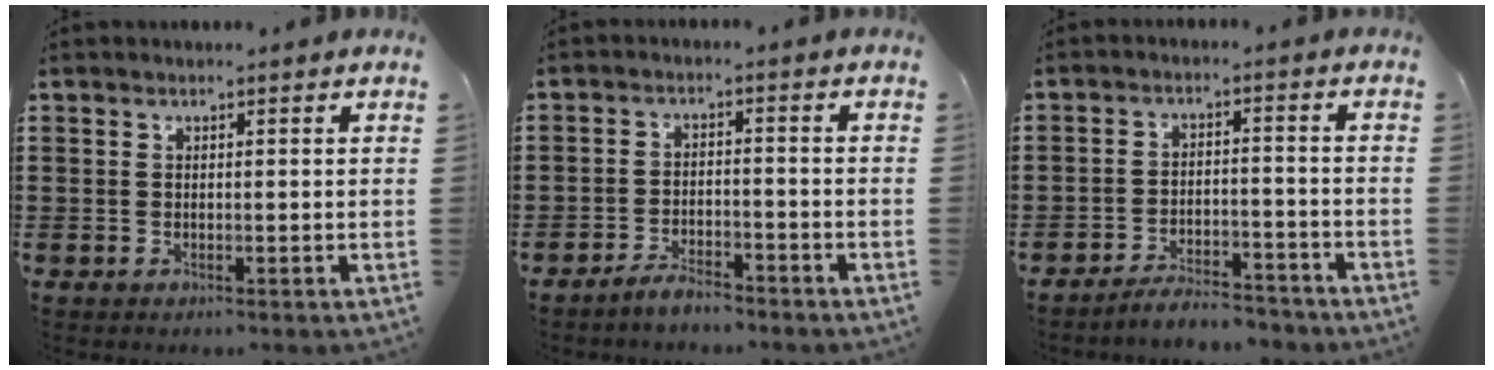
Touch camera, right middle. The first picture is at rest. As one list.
[{"total": 3.4, "force": [-3.2, 0.6, 0.9], "torque": [-0.024, 0.006, -0.066]}, {"total": 4.8, "force": [-4.7, 0.5, 0.9], "torque": [-0.017, 0.006, -0.094]}]